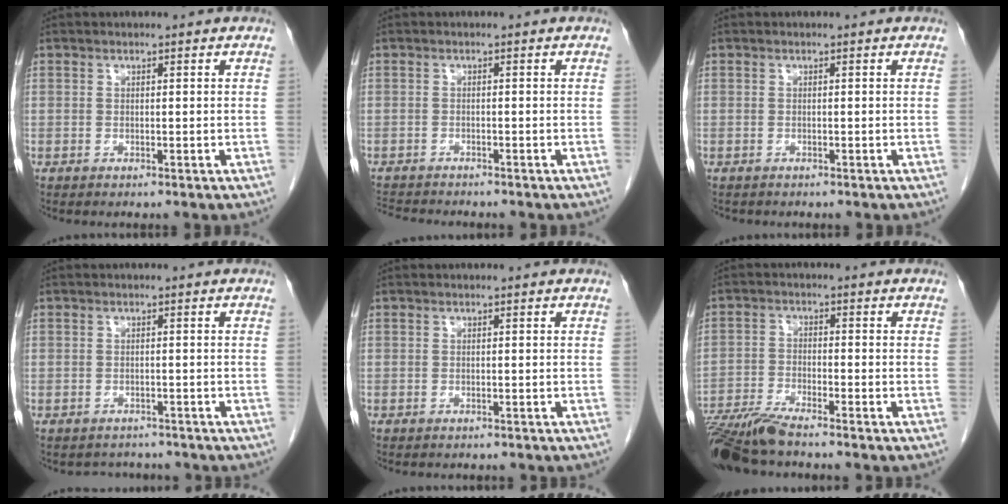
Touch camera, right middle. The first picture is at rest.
{"total": 5.1, "force": [-4.8, 0.6, 1.4], "torque": [-0.020, -0.011, -0.077]}
{"total": 0.9, "force": [-0.8, 0.3, 0.2], "torque": [-0.013, -0.002, -0.012]}
{"total": 3.2, "force": [-2.9, 1.4, -0.3], "torque": [0.003, 0.005, -0.042]}
{"total": 3.0, "force": [-2.7, 1.0, 1.0], "torque": [-0.015, -0.003, -0.028]}
{"total": 8.4, "force": [-7.4, -0.3, 3.8], "torque": [-0.065, -0.024, -0.134]}